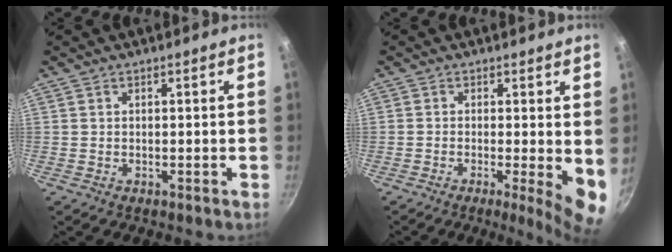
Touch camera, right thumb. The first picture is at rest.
{"total": 7.5, "force": [-0.9, 1.7, 7.2], "torque": [-0.089, -0.011, -0.009]}